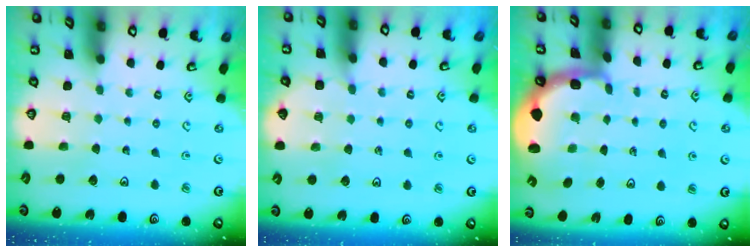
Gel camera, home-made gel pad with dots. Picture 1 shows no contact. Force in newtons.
{"total": 5.9, "press": 5.8, "slide": 0.7}
{"total": 2.2, "press": 2.0, "slide": 0.8}